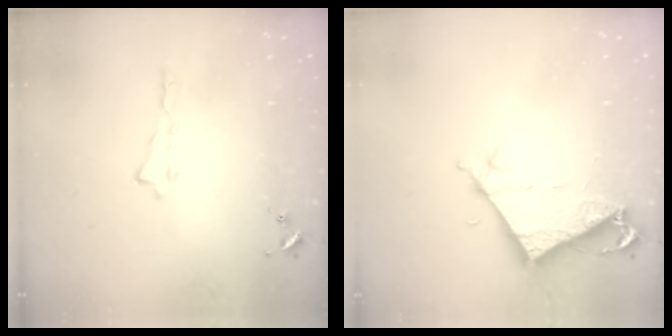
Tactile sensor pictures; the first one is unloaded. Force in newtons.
{"total": 6.9, "press": 6.9, "slide": 0.5}